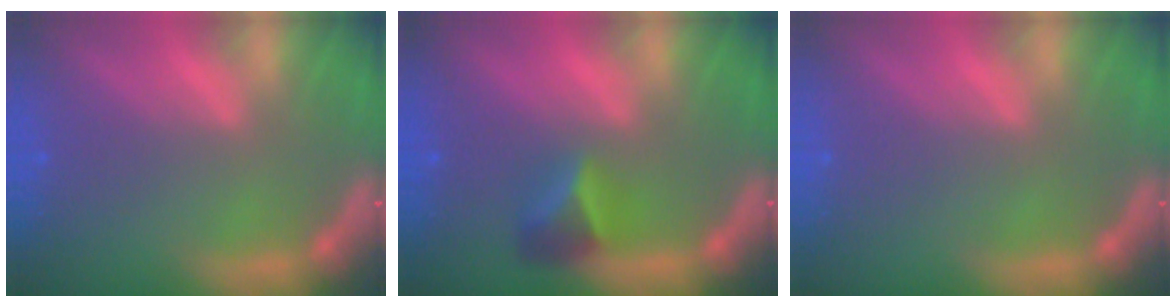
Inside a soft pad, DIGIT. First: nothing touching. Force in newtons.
{"total": 2.9}
{"total": 0.0}